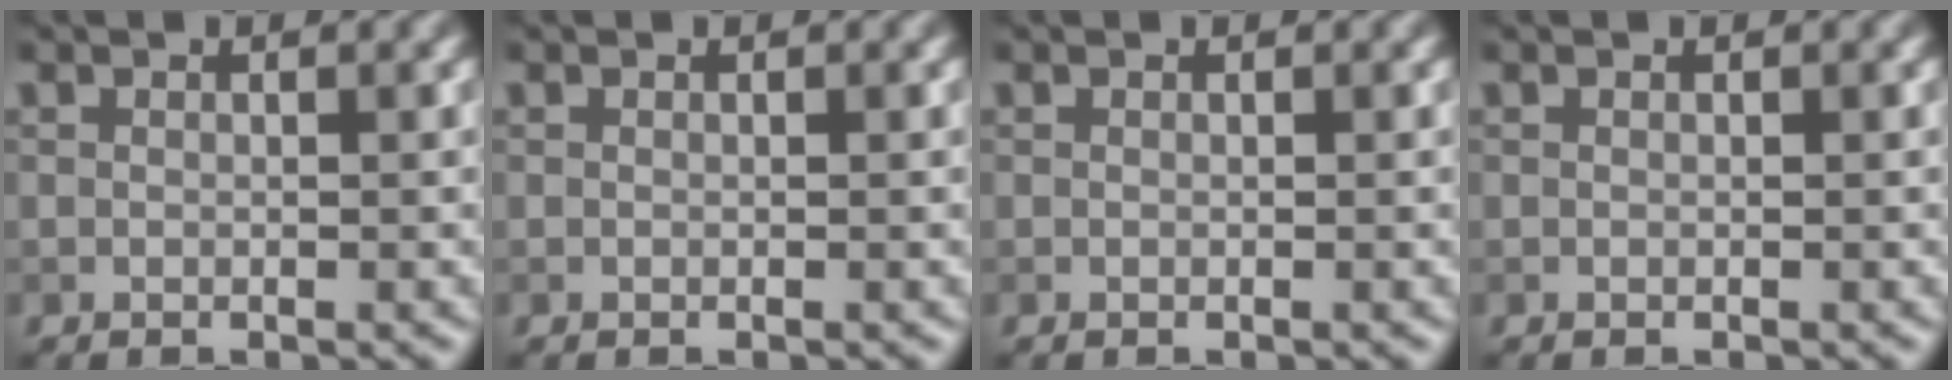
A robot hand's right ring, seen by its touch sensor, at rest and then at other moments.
{"total": 0.0}
{"total": 0.0}
{"total": 0.0}